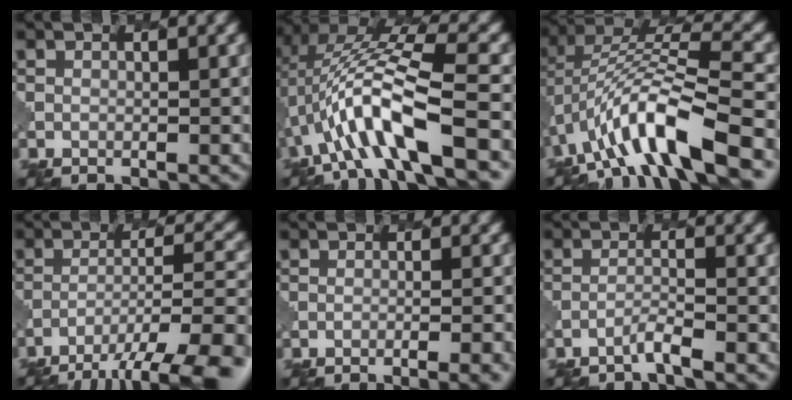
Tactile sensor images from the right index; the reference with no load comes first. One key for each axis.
{"total": 9.4, "fx": -1.7, "fy": 3.0, "fz": 8.7, "tx": -0.169, "ty": 0.022, "tz": -0.033}
{"total": 10.5, "fx": -4.6, "fy": 3.4, "fz": 8.9, "tx": -0.159, "ty": 0.019, "tz": -0.081}
{"total": 11.7, "fx": -8.4, "fy": 2.8, "fz": 7.7, "tx": -0.128, "ty": -0.009, "tz": -0.110}
{"total": 4.6, "fx": -2.7, "fy": 1.3, "fz": 3.4, "tx": -0.026, "ty": 0.010, "tz": -0.034}
{"total": 1.6, "fx": -1.3, "fy": -0.1, "fz": 0.9, "tx": -0.012, "ty": 0.007, "tz": -0.031}